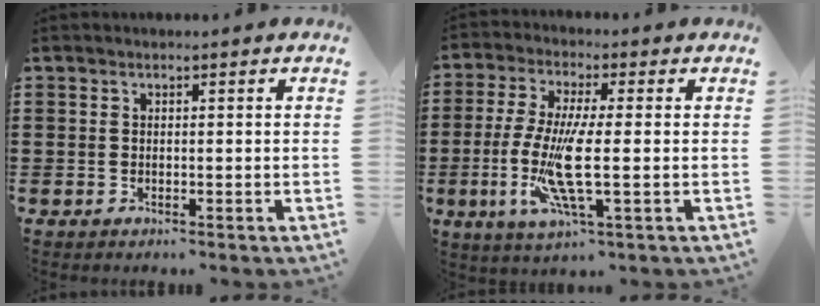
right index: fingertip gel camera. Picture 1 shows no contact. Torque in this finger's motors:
{"motor_torque": [1.21, 0.93, 0.65, 0.10]}